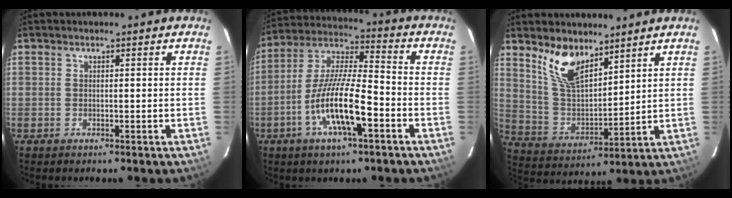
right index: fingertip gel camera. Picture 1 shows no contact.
{"total": 14.3, "force": [-5.8, 3.0, 12.7], "torque": [-0.255, -0.006, -0.114]}
{"total": 10.9, "force": [7.7, 4.6, 6.2], "torque": [-0.122, 0.002, 0.158]}